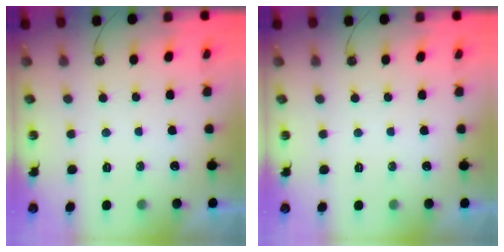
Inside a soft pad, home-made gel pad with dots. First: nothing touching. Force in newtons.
{"total": 0.0}